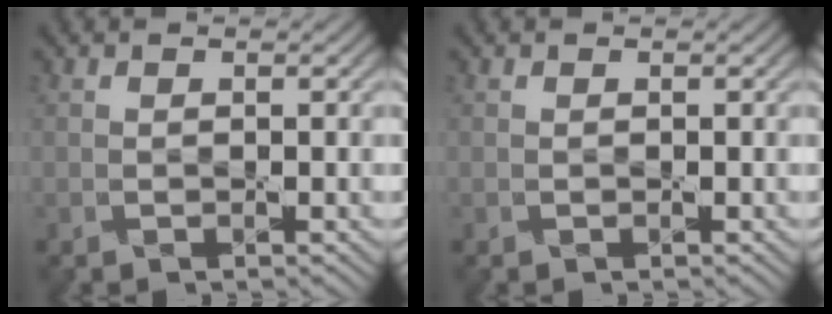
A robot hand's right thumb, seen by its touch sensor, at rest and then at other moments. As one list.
[{"total": 0.0}]